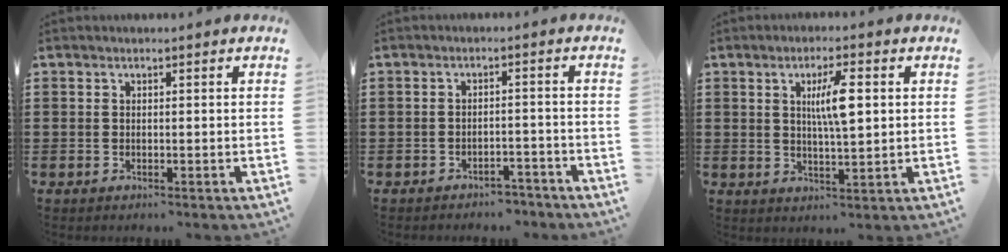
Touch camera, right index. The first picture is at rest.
{"total": 2.6, "force": [-2.6, 0.4, 0.3], "torque": [-0.011, 0.000, -0.054]}
{"total": 6.2, "force": [1.4, 1.2, 5.9], "torque": [-0.108, 0.003, 0.018]}